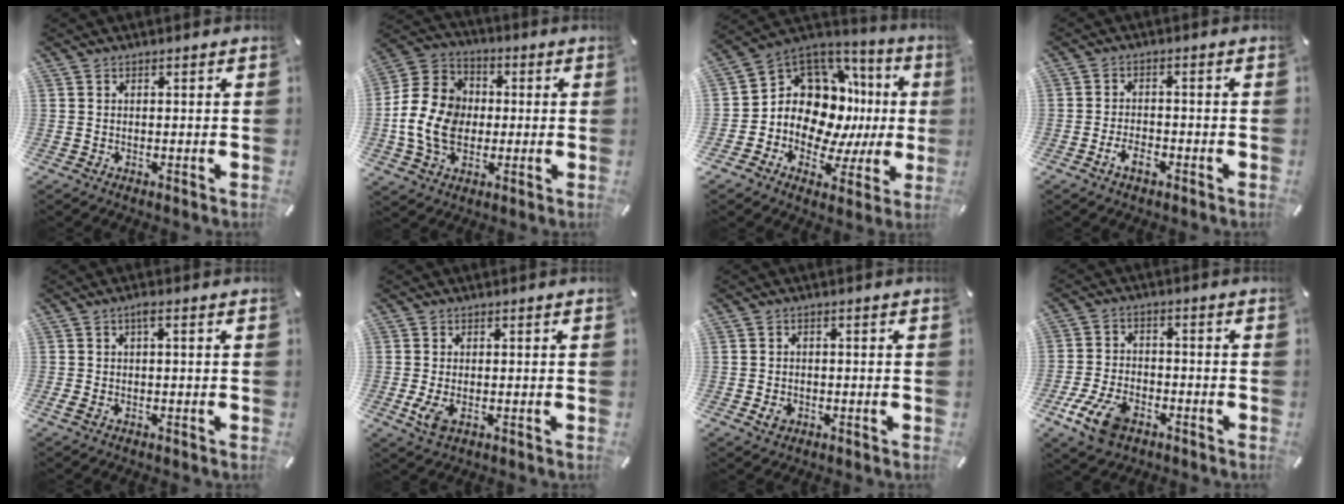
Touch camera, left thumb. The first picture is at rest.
{"total": 13.2, "force": [-1.6, 11.0, 7.2], "torque": [-0.167, 0.020, -0.029]}
{"total": 13.8, "force": [1.7, 11.3, 7.7], "torque": [-0.122, -0.044, 0.040]}
{"total": 4.4, "force": [-2.4, 2.4, 2.8], "torque": [-0.057, 0.010, -0.047]}
{"total": 2.4, "force": [0.0, 0.5, 2.4], "torque": [-0.044, 0.005, -0.002]}
{"total": 3.7, "force": [-0.7, 1.8, 3.1], "torque": [-0.064, -0.007, -0.015]}
{"total": 2.6, "force": [-0.8, 2.1, 1.2], "torque": [-0.021, 0.005, -0.015]}
{"total": 10.0, "force": [-5.2, 5.9, 6.2], "torque": [-0.134, 0.018, -0.093]}